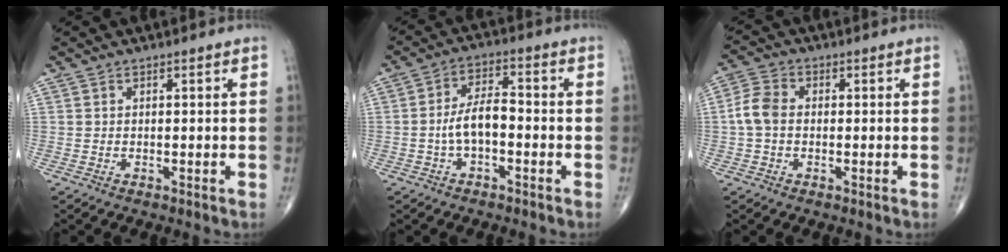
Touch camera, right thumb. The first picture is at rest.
{"total": 6.6, "force": [-1.6, 3.1, 5.5], "torque": [-0.102, 0.029, -0.034]}
{"total": 5.3, "force": [-0.3, 3.8, 3.7], "torque": [-0.080, 0.016, -0.013]}